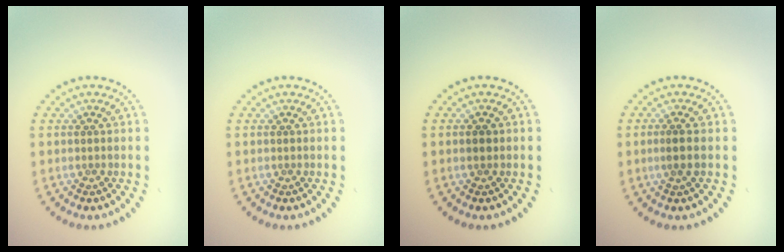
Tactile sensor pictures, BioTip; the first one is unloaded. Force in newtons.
{"total": 0.0}
{"total": 0.8, "press": 0.8, "slide": 0.1}
{"total": 1.6, "press": 1.4, "slide": 0.8}